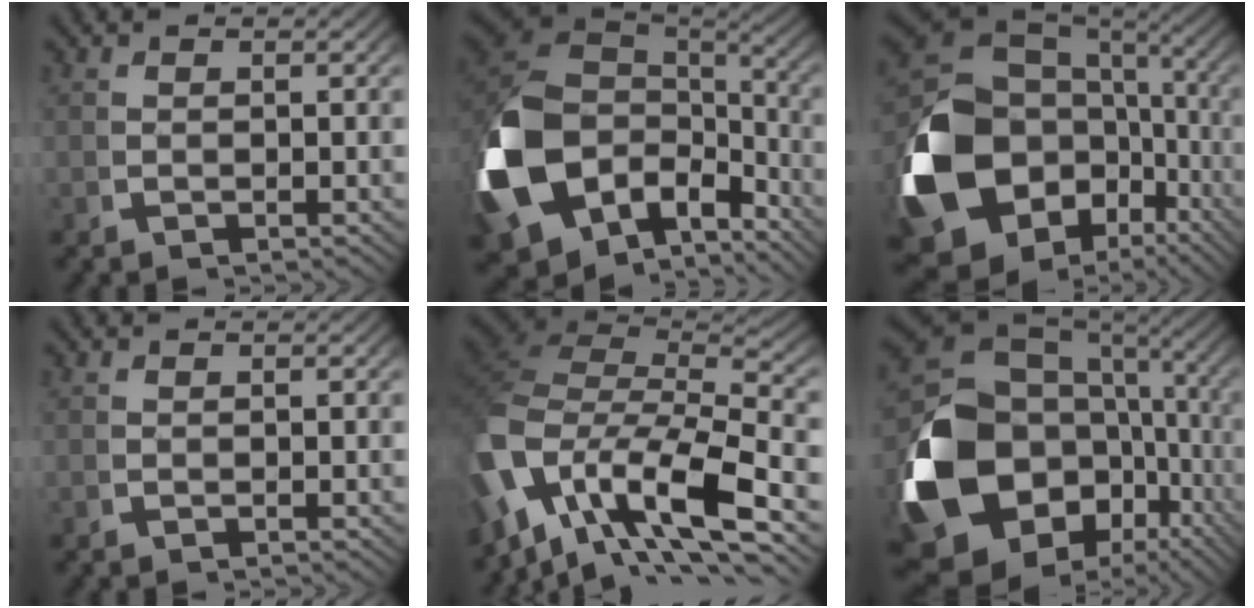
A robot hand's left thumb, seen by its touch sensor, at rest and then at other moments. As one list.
[{"total": 19.0, "force": [-2.9, 13.5, 13.0], "torque": [-0.347, -0.077, -0.008]}, {"total": 21.0, "force": [-3.9, 15.2, 13.9], "torque": [-0.310, -0.093, -0.018]}, {"total": 0.0}, {"total": 15.9, "force": [0.6, 9.8, 12.4], "torque": [-0.278, -0.044, 0.025]}, {"total": 23.4, "force": [-4.1, 17.3, 15.3], "torque": [-0.332, -0.087, -0.030]}]